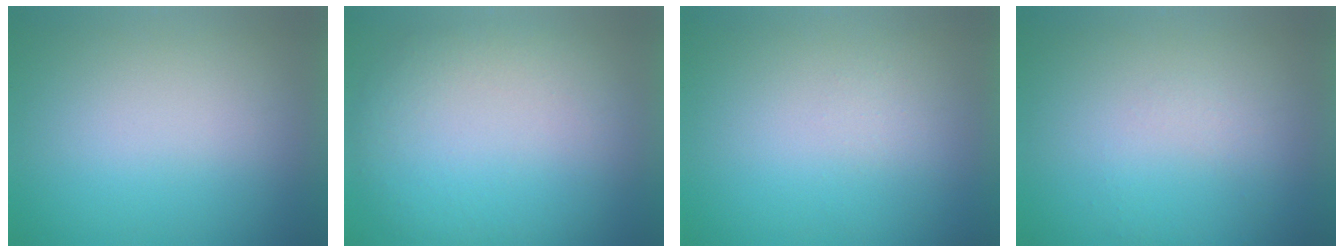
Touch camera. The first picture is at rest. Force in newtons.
{"total": 2.2}
{"total": 1.3}
{"total": 1.1}